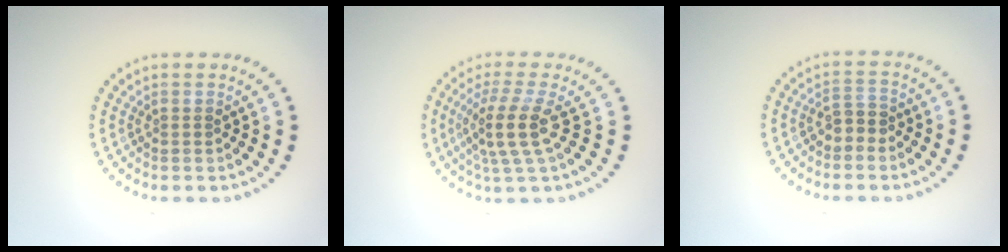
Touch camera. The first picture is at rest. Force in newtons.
{"total": 3.8, "press": 2.8, "slide": 2.5}
{"total": 1.8, "press": 1.6, "slide": 0.8}